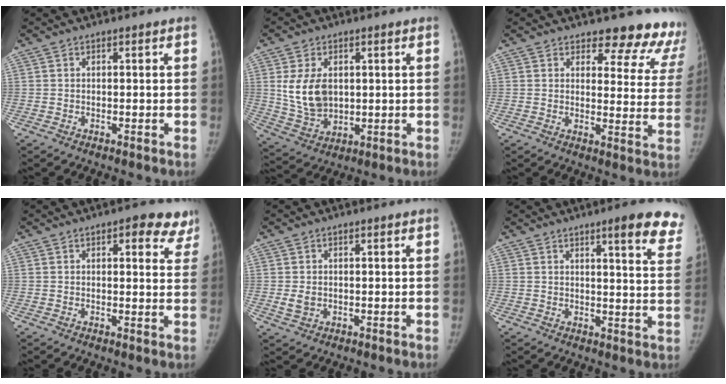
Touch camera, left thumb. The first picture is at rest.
{"total": 9.7, "force": [1.6, 6.7, 6.8], "torque": [-0.108, -0.011, 0.047]}
{"total": 14.5, "force": [13.1, 5.1, 3.3], "torque": [0.022, -0.111, 0.126]}
{"total": 8.1, "force": [5.0, 3.6, 5.3], "torque": [-0.023, -0.018, 0.050]}
{"total": 2.5, "force": [-0.2, 2.0, 1.5], "torque": [-0.025, -0.003, 0.000]}
{"total": 11.8, "force": [8.1, 2.1, 8.3], "torque": [-0.073, -0.038, 0.086]}